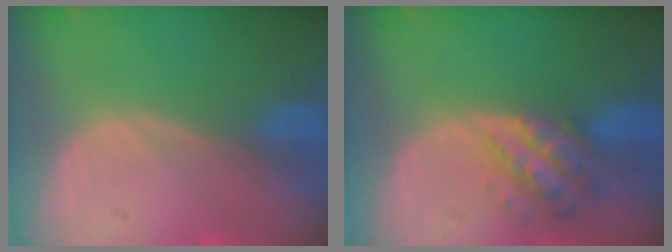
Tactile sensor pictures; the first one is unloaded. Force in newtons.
{"total": 6.3, "press": 5.7, "slide": 2.7}